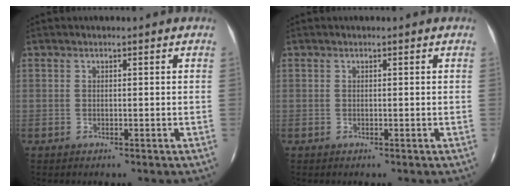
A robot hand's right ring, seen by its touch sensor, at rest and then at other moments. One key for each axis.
{"total": 0.0}